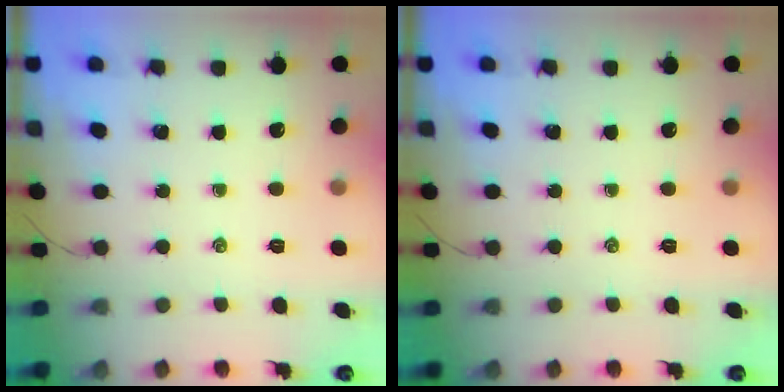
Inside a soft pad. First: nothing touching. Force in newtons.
{"total": 0.0}